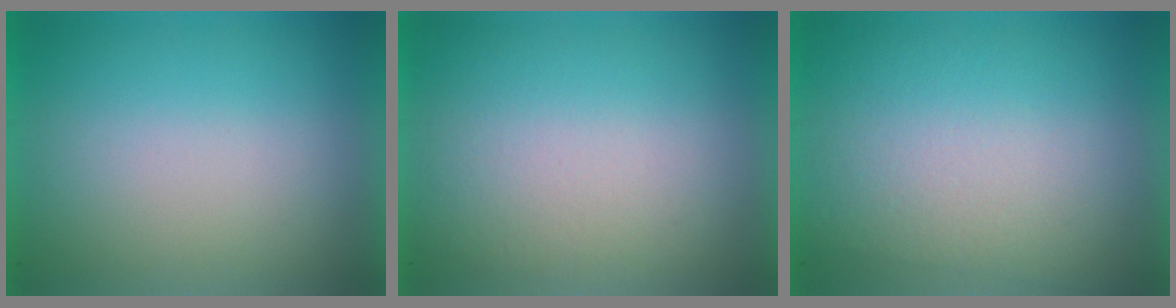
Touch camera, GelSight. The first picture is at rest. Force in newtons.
{"total": 1.4}
{"total": 2.9}